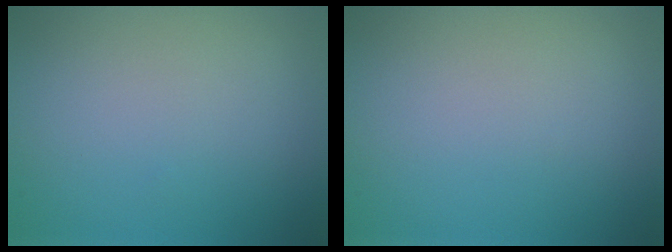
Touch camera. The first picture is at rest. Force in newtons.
{"total": 0.0}